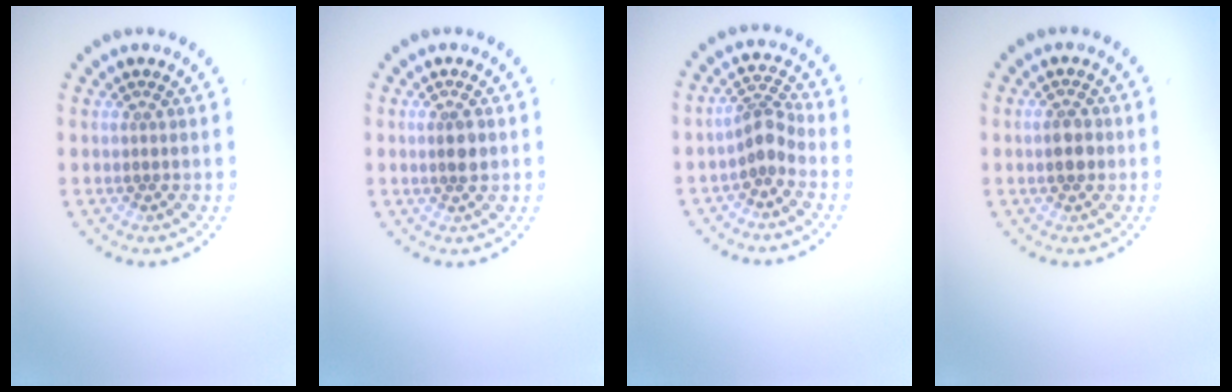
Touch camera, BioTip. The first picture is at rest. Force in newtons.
{"total": 1.7, "press": 1.6, "slide": 0.6}
{"total": 2.4, "press": 1.9, "slide": 1.6}
{"total": 2.0, "press": 2.0, "slide": 0.1}